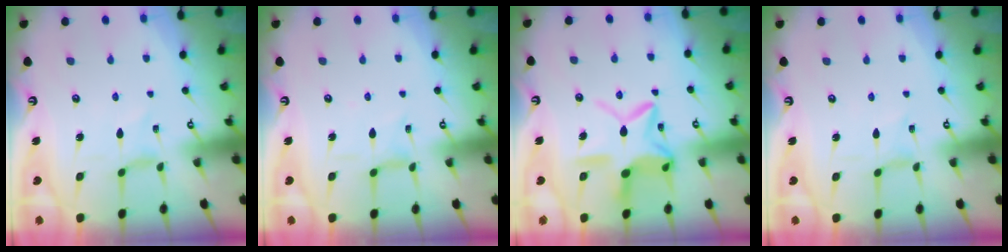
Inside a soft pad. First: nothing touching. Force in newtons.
{"total": 2.3, "press": 2.3, "slide": 0.5}
{"total": 14.2, "press": 14.1, "slide": 1.1}
{"total": 0.0}